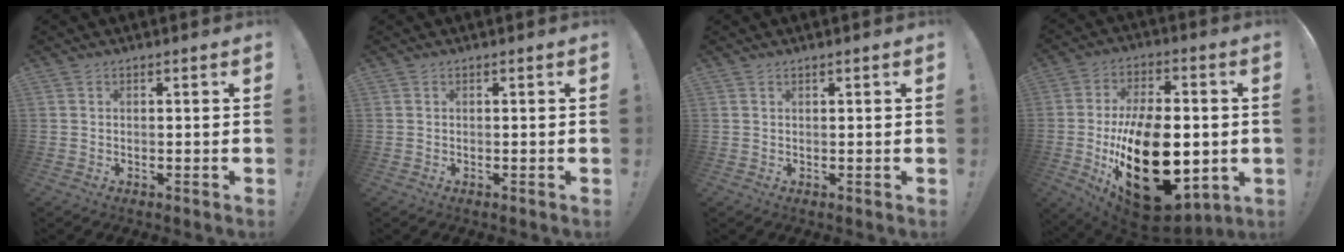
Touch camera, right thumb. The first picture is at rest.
{"total": 0.0}
{"total": 0.6, "force": [0.4, 0.0, 0.4], "torque": [-0.005, 0.000, 0.007]}
{"total": 29.9, "force": [-5.4, 16.8, 24.2], "torque": [-0.417, 0.019, -0.066]}